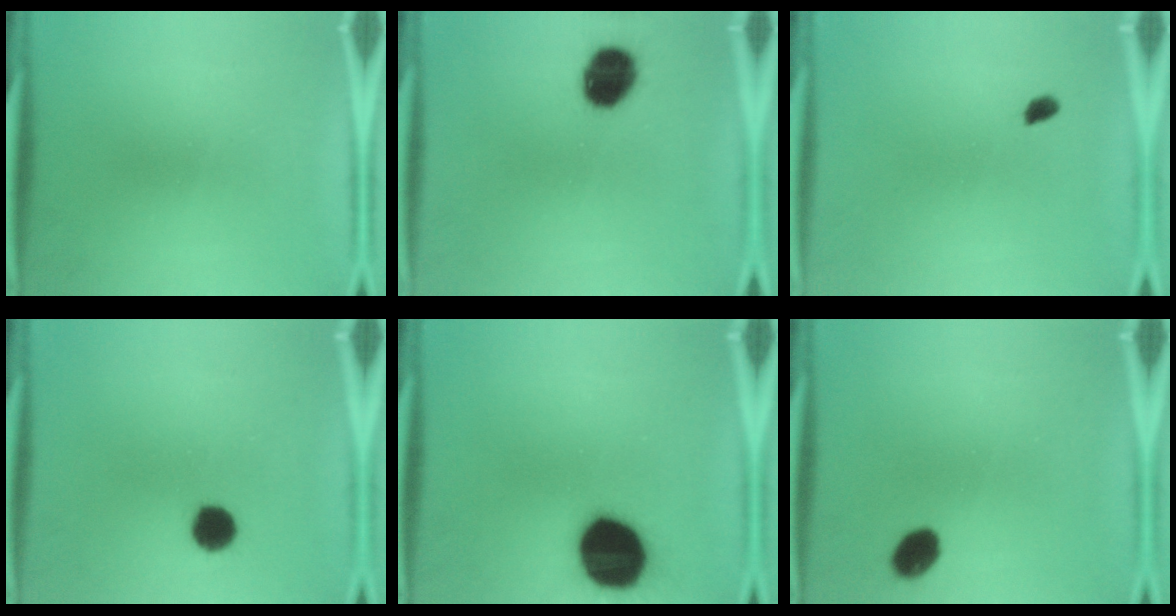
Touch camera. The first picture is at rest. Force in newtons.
{"total": 11.1}
{"total": 1.5}
{"total": 6.0}
{"total": 19.7}
{"total": 5.4}